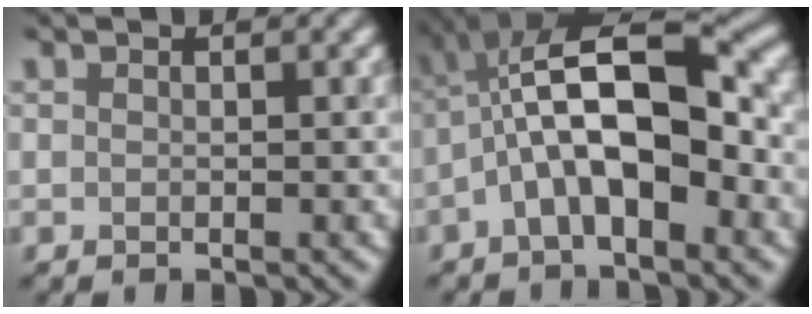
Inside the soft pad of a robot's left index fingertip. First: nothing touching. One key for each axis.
{"total": 10.5, "fx": -1.3, "fy": 4.1, "fz": 9.5, "tx": -0.166, "ty": 0.029, "tz": -0.030}